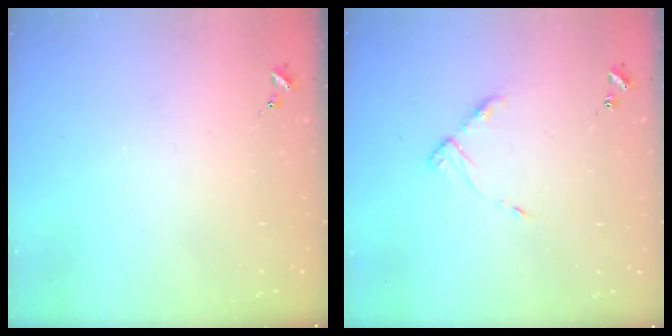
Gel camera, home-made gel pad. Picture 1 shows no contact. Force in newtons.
{"total": 5.4, "press": 5.3, "slide": 0.6}